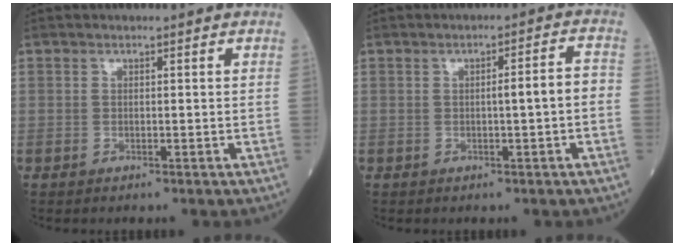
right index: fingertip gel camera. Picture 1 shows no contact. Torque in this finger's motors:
{"motor_torque": [0.53, -0.16, 0.08, 0.07]}